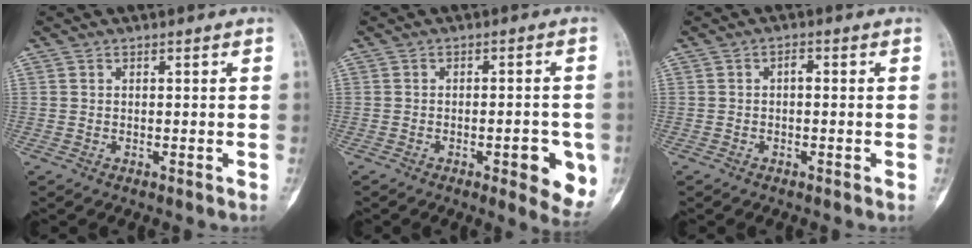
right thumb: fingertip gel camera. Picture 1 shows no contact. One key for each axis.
{"total": 8.4, "fx": -2.8, "fy": 2.9, "fz": 7.3, "tx": -0.072, "ty": 0.003, "tz": -0.028}
{"total": 1.3, "fx": -0.1, "fy": 0.7, "fz": 1.1, "tx": -0.011, "ty": 0.005, "tz": -0.006}